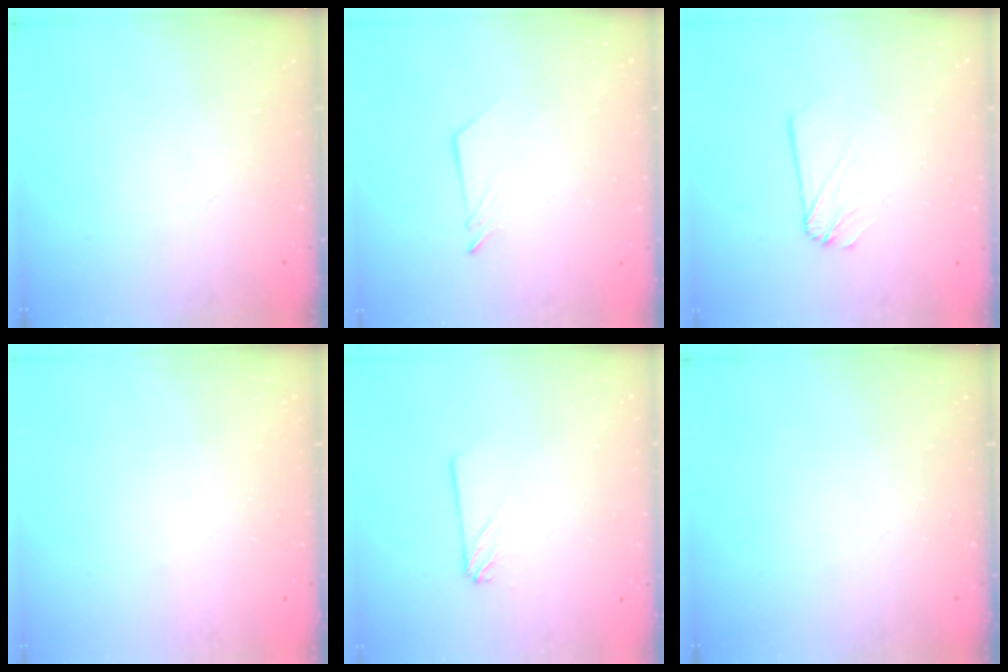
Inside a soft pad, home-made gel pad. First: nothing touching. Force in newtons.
{"total": 2.5, "press": 2.5, "slide": 0.2}
{"total": 2.2, "press": 2.2, "slide": 0.1}
{"total": 0.0}
{"total": 2.4, "press": 2.4, "slide": 0.2}
{"total": 0.0}